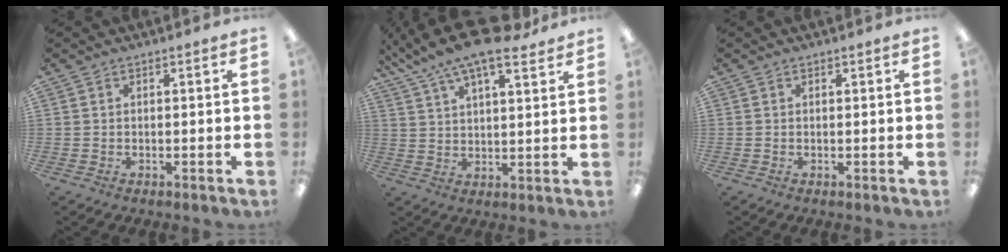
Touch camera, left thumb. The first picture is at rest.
{"total": 14.7, "force": [11.3, 3.5, 8.8], "torque": [-0.162, -0.054, 0.195]}
{"total": 0.0}